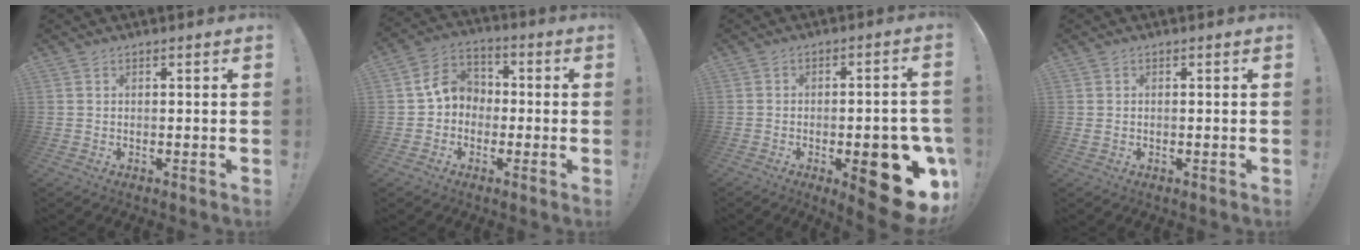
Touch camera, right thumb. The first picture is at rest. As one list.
[{"total": 9.6, "force": [0.3, 8.5, 4.5], "torque": [-0.067, 0.025, 0.014]}, {"total": 17.3, "force": [-6.0, 6.3, 15.0], "torque": [-0.163, 0.027, -0.073]}, {"total": 0.5, "force": [0.3, 0.3, 0.3], "torque": [0.000, 0.000, 0.004]}]